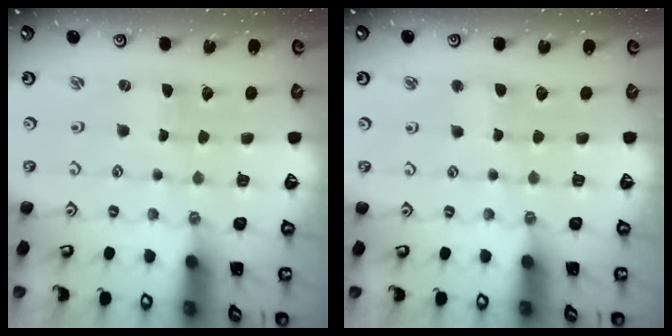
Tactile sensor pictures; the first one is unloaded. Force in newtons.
{"total": 2.5, "press": 2.4, "slide": 0.4}